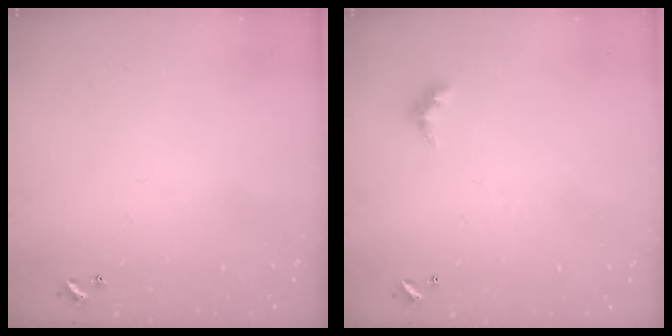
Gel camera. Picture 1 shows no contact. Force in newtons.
{"total": 2.4, "press": 2.4, "slide": 0.5}